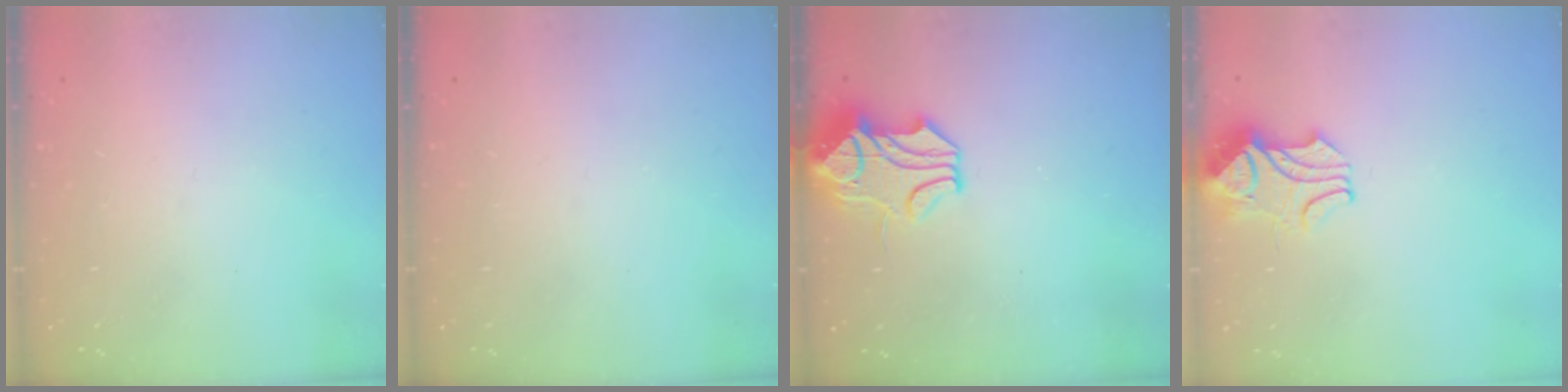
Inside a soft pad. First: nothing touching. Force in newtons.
{"total": 0.0}
{"total": 2.2, "press": 1.6, "slide": 1.6}
{"total": 2.4, "press": 2.2, "slide": 0.9}